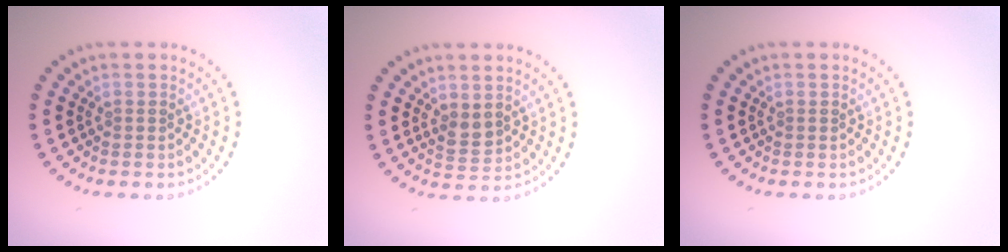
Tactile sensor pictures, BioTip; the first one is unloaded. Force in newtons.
{"total": 1.6, "press": 1.5, "slide": 0.5}
{"total": 0.0}